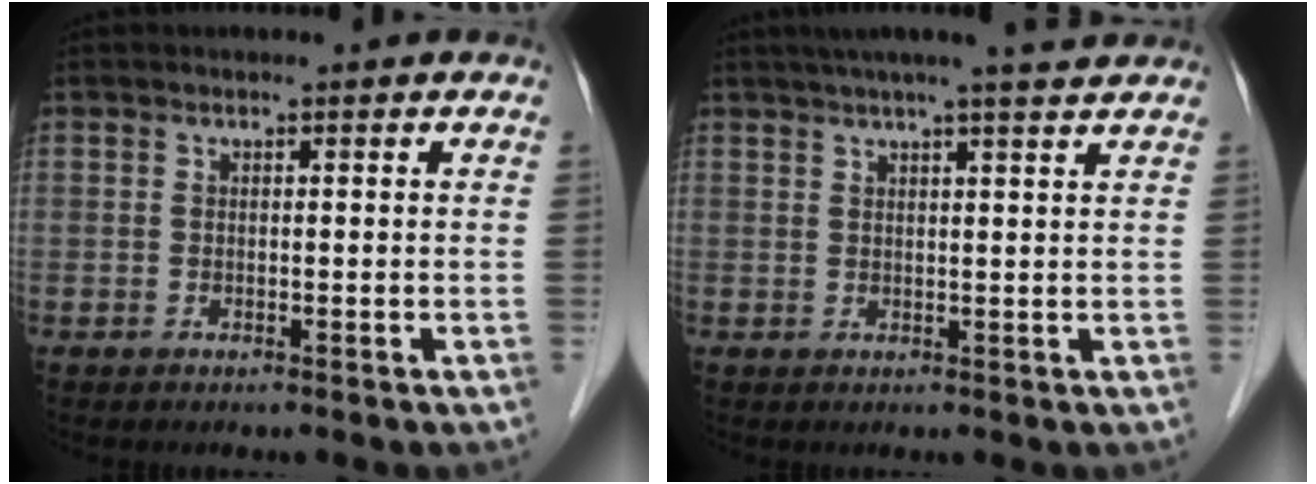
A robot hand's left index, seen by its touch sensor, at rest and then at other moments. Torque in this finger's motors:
{"motor_torque": [0.07, -0.81, 0.20, 0.00]}